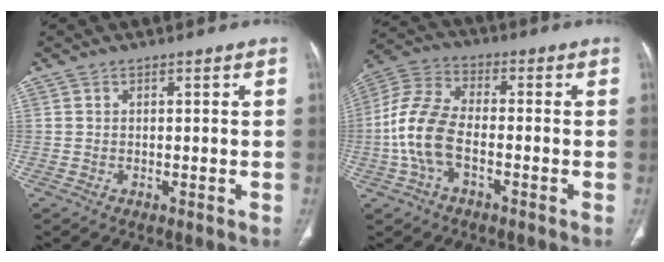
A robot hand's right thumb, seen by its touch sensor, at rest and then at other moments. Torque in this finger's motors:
{"motor_torque": [0.19, 0.50, 1.40, -0.36, 0.47]}